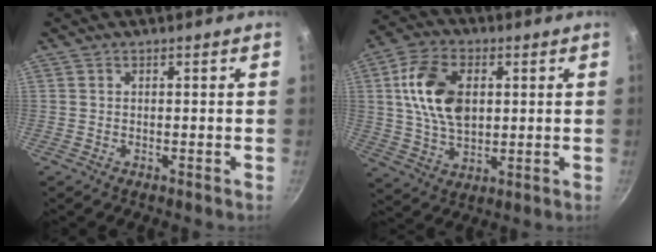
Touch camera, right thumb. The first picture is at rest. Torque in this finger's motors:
{"motor_torque": [1.02, 3.34, 1.75, -0.07, 0.16]}